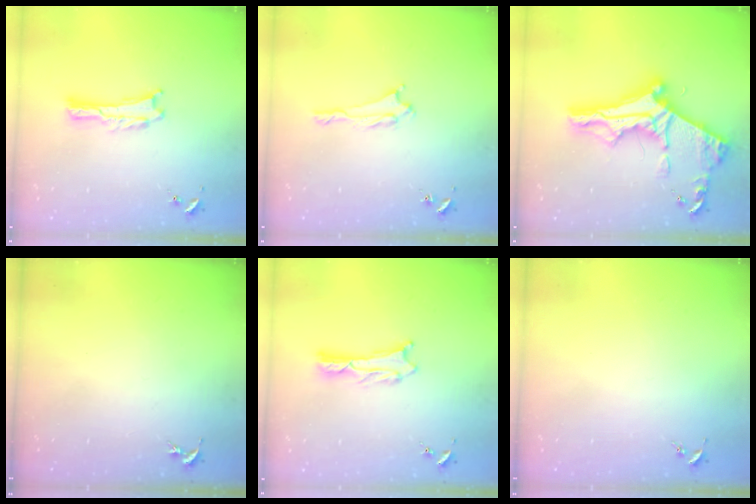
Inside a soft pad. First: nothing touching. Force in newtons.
{"total": 1.7, "press": 1.7, "slide": 0.3}
{"total": 10.6, "press": 10.5, "slide": 1.3}
{"total": 0.0}
{"total": 1.1, "press": 1.1, "slide": 0.2}
{"total": 0.0}